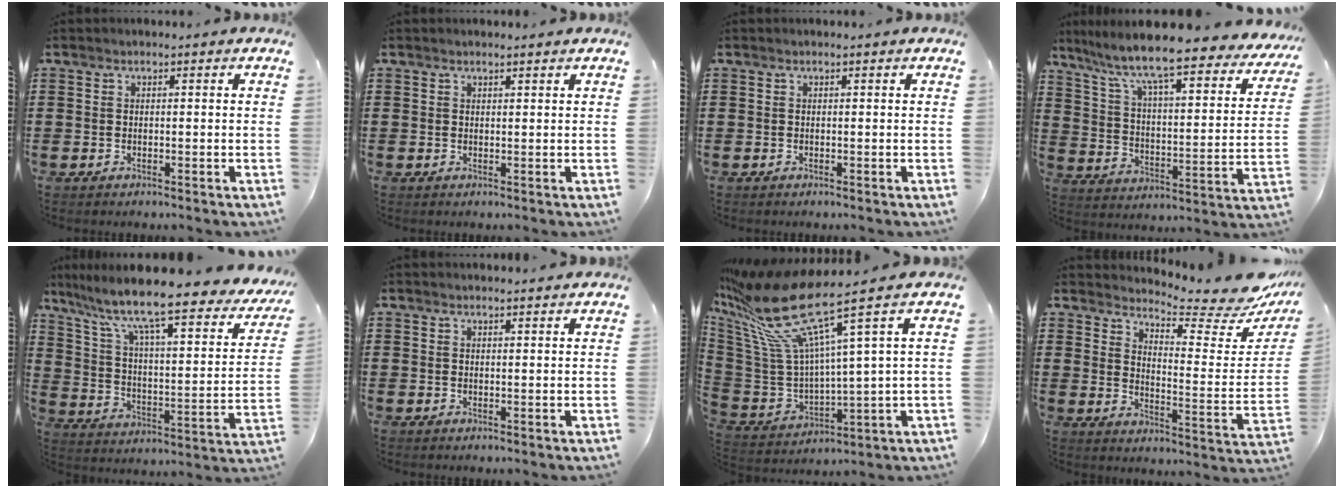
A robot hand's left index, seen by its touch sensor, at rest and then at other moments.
{"total": 0.8, "force": [0.7, 0.0, 0.3], "torque": [-0.008, -0.001, 0.015]}
{"total": 0.0}
{"total": 9.0, "force": [7.6, 0.1, 4.8], "torque": [-0.125, -0.063, 0.123]}
{"total": 10.6, "force": [8.3, 0.9, 6.6], "torque": [-0.152, -0.060, 0.130]}
{"total": 0.9, "force": [0.9, 0.0, 0.3], "torque": [-0.007, -0.002, 0.018]}
{"total": 16.1, "force": [9.5, 3.2, 12.6], "torque": [-0.303, -0.060, 0.148]}
{"total": 5.9, "force": [5.7, 0.2, 1.8], "torque": [-0.040, -0.061, 0.093]}